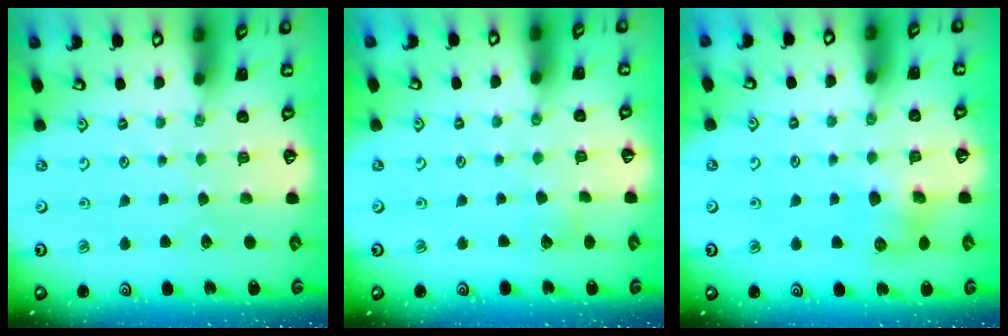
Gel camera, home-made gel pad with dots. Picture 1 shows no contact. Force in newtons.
{"total": 2.7, "press": 2.7, "slide": 0.4}
{"total": 7.6, "press": 7.5, "slide": 1.0}